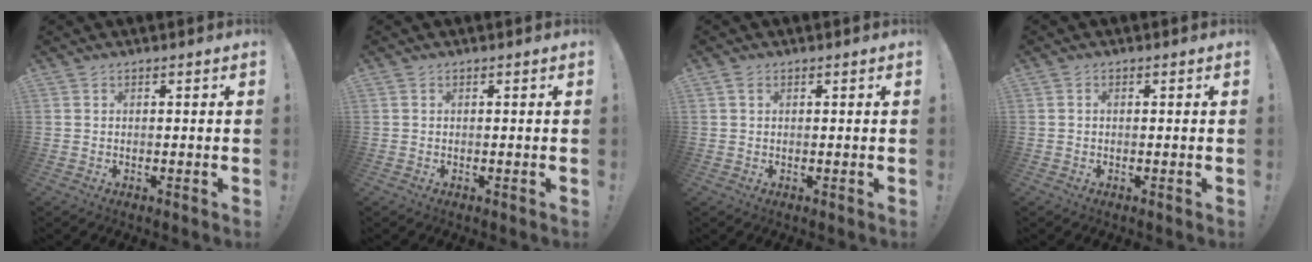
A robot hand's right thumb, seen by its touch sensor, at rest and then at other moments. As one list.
[{"total": 0.0}, {"total": 1.2, "force": [0.6, 0.7, 0.8], "torque": [-0.018, 0.003, 0.010]}, {"total": 0.5, "force": [-0.1, 0.4, 0.4], "torque": [-0.014, 0.005, -0.002]}]